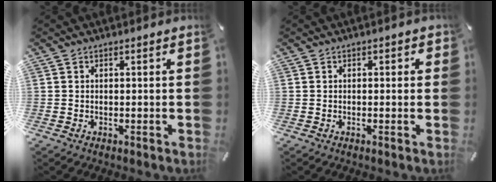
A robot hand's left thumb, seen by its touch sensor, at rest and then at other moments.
{"total": 0.9, "force": [-0.1, 0.6, 0.6], "torque": [-0.003, 0.001, -0.005]}